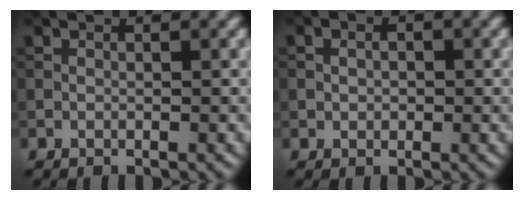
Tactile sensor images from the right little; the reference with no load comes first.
{"total": 1.7, "force": [0.2, 1.3, 1.0], "torque": [-0.018, 0.004, -0.001]}